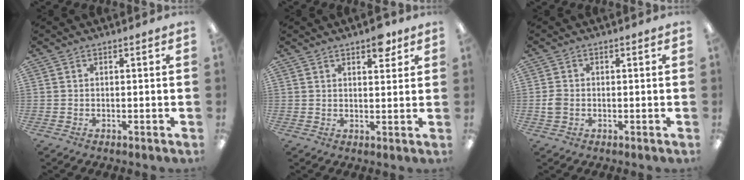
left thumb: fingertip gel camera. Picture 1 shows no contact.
{"total": 5.1, "force": [3.5, 2.1, 3.1], "torque": [-0.027, -0.018, 0.055]}
{"total": 2.6, "force": [-0.5, 2.0, 1.6], "torque": [-0.027, 0.005, -0.008]}